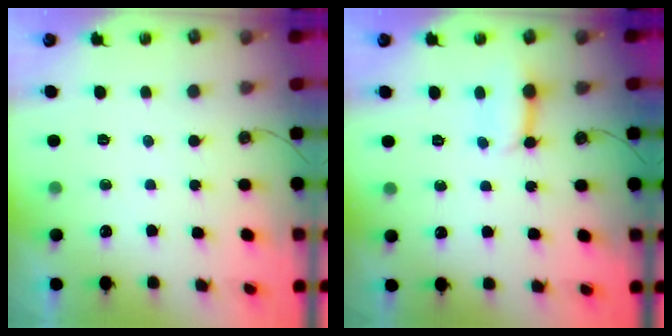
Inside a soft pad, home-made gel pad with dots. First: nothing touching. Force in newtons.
{"total": 4.5, "press": 4.5, "slide": 0.6}